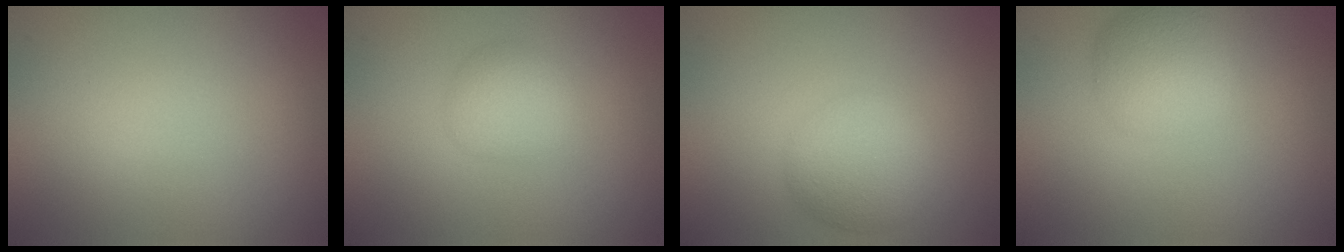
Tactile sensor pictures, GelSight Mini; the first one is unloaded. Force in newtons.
{"total": 2.3, "press": 2.3, "slide": 0.1}
{"total": 4.4, "press": 4.3, "slide": 0.2}
{"total": 3.5, "press": 3.5, "slide": 0.0}